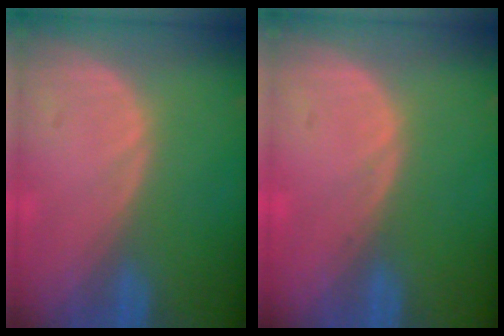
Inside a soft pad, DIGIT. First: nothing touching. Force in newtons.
{"total": 0.5, "press": 0.1, "slide": 0.5}